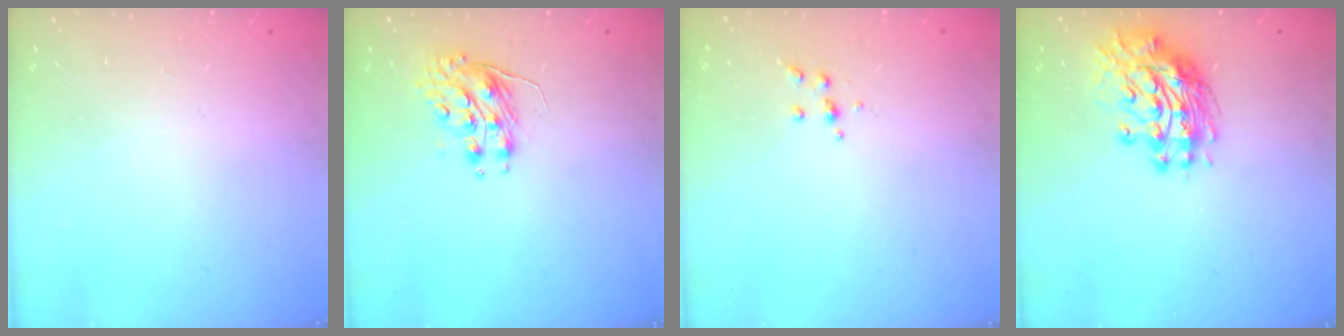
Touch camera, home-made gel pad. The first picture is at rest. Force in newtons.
{"total": 8.0, "press": 8.0, "slide": 0.2}
{"total": 4.0, "press": 3.9, "slide": 0.9}
{"total": 12.3, "press": 12.2, "slide": 1.6}